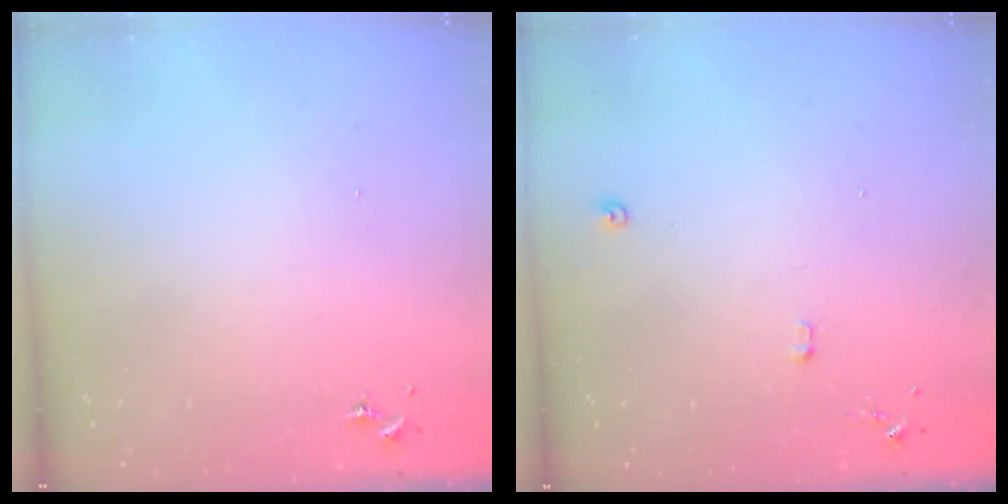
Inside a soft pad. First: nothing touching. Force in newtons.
{"total": 7.4, "press": 7.4, "slide": 0.8}